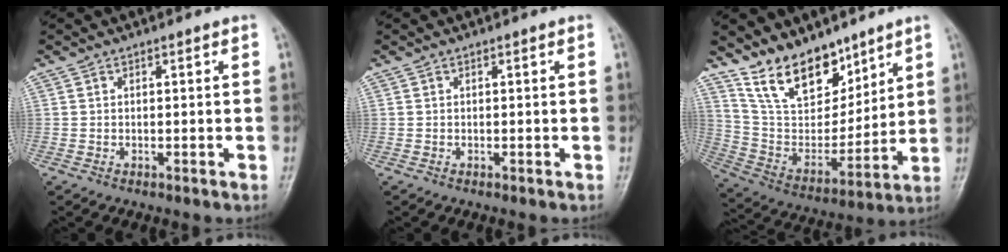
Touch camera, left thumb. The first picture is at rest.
{"total": 0.0}
{"total": 15.3, "force": [11.5, 7.7, 6.7], "torque": [-0.076, -0.068, 0.225]}